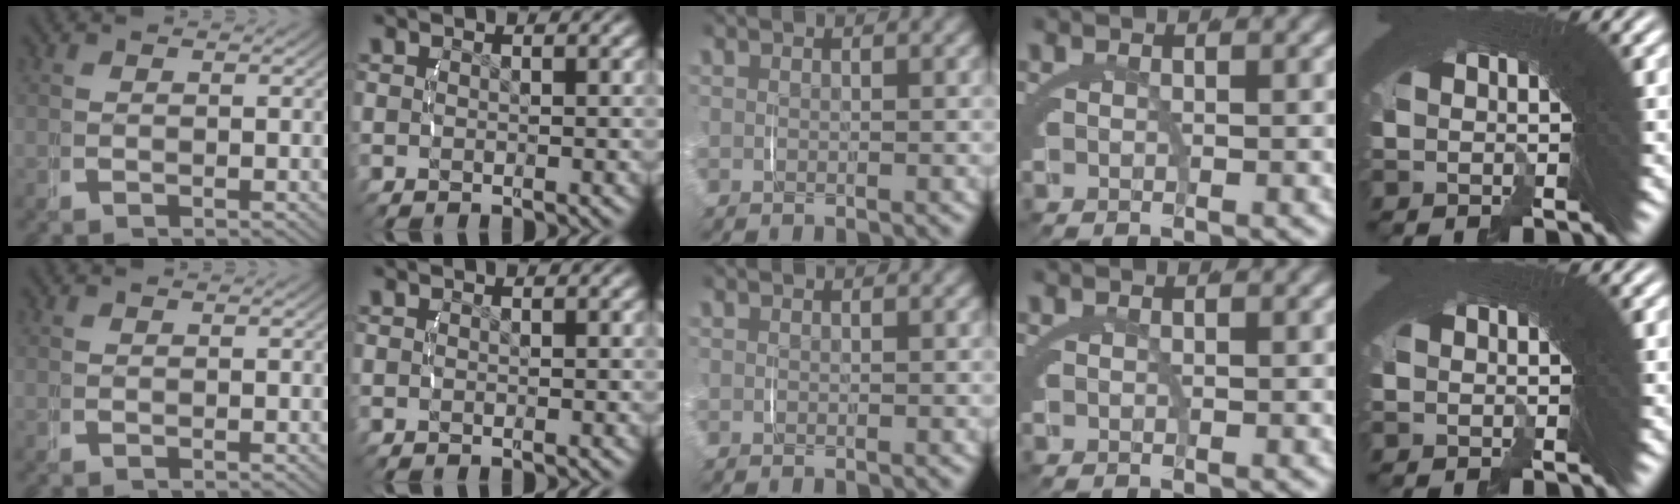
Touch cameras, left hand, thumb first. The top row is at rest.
{}